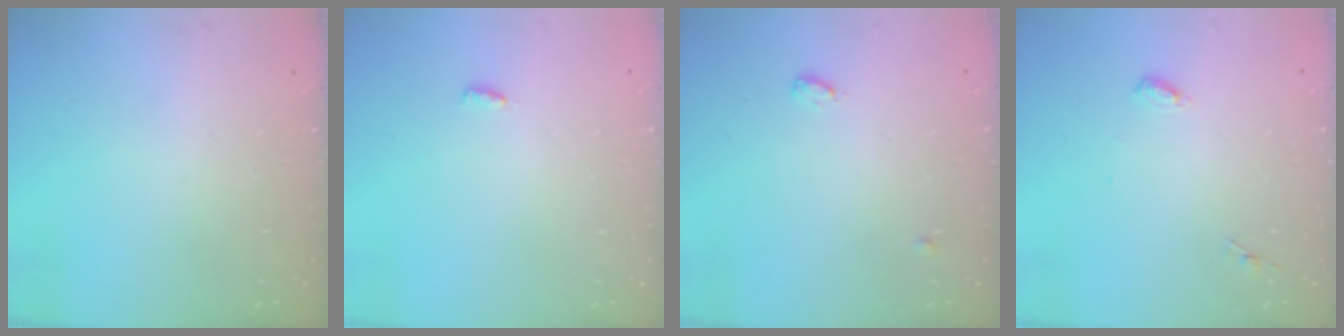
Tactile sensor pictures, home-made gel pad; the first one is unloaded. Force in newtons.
{"total": 3.1, "press": 2.7, "slide": 1.5}
{"total": 7.9, "press": 4.2, "slide": 6.7}
{"total": 4.6, "press": 4.6, "slide": 0.4}